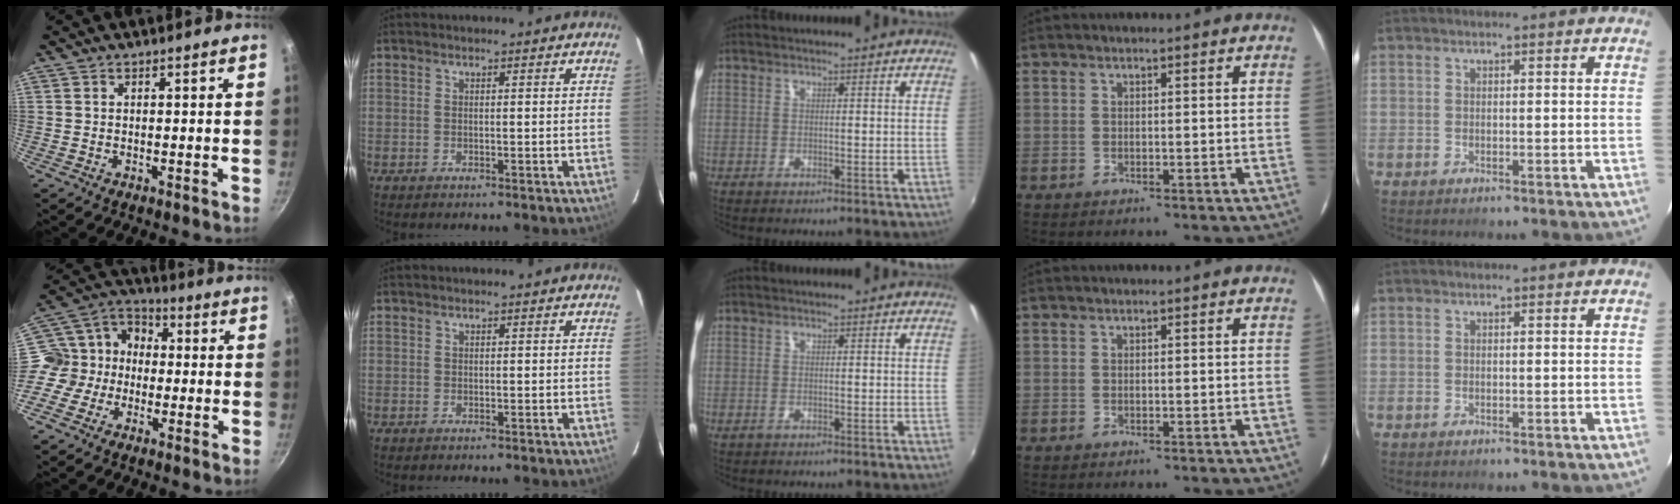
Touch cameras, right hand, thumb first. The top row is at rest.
{"thumb": {"total": 11.2, "force": [-1.6, 9.8, 5.2], "torque": [-0.058, 0.042, -0.055]}, "middle": {"total": 0.7, "force": [-0.2, 0.5, 0.5], "torque": [-0.012, -0.002, -0.004]}}